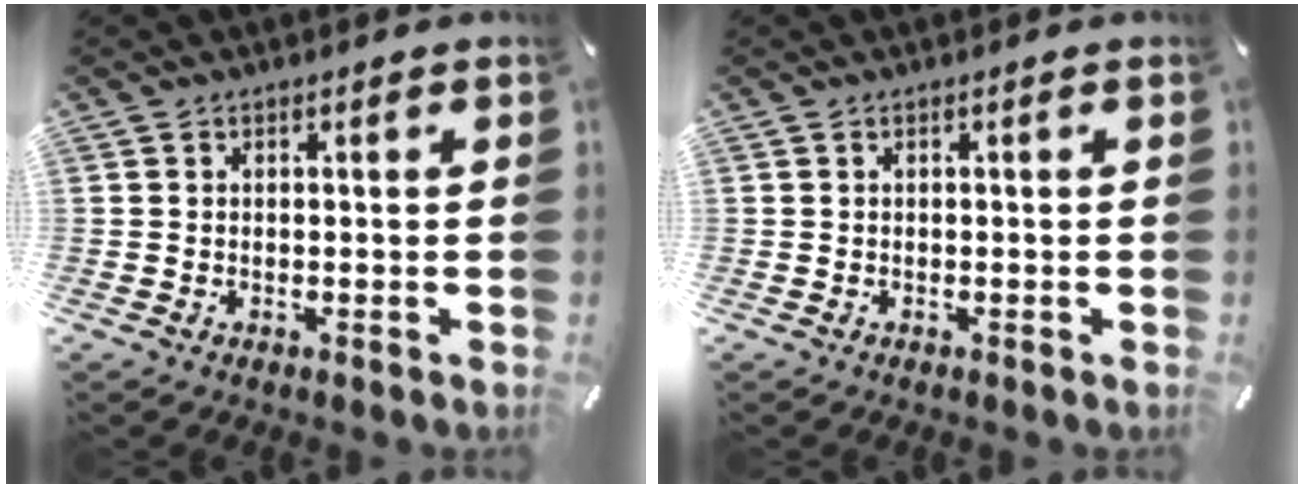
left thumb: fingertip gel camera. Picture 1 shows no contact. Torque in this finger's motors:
{"motor_torque": [0.00, 0.00, -0.01, -0.01, 0.00]}